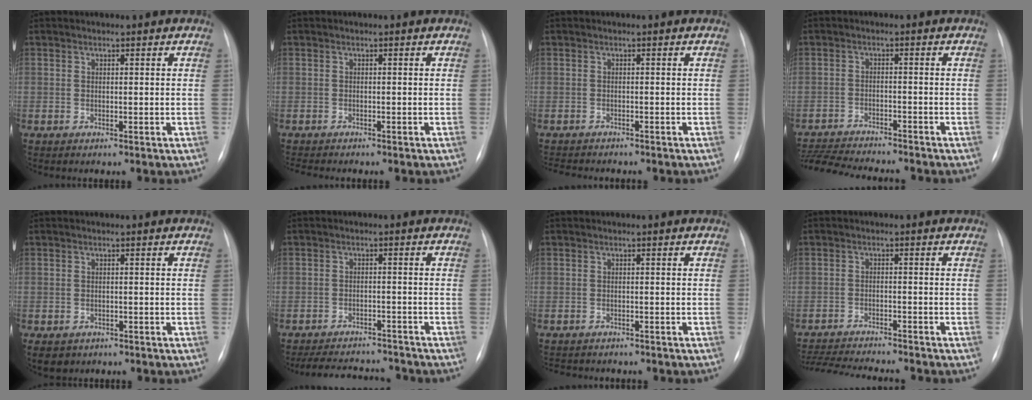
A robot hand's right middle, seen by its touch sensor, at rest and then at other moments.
{"total": 3.0, "force": [-2.7, 0.3, 1.2], "torque": [-0.019, -0.007, -0.035]}
{"total": 5.8, "force": [-5.2, 1.4, 2.1], "torque": [-0.033, -0.007, -0.072]}
{"total": 13.0, "force": [-12.1, 0.9, 4.6], "torque": [-0.082, -0.009, -0.185]}
{"total": 4.7, "force": [-3.0, 3.3, 1.4], "torque": [-0.023, -0.002, -0.037]}
{"total": 10.6, "force": [-9.9, 2.9, 2.6], "torque": [-0.048, 0.005, -0.133]}
{"total": 5.8, "force": [-5.1, 2.0, 2.0], "torque": [-0.030, -0.003, -0.060]}
{"total": 11.9, "force": [-11.1, 0.3, 4.3], "torque": [-0.068, -0.012, -0.167]}